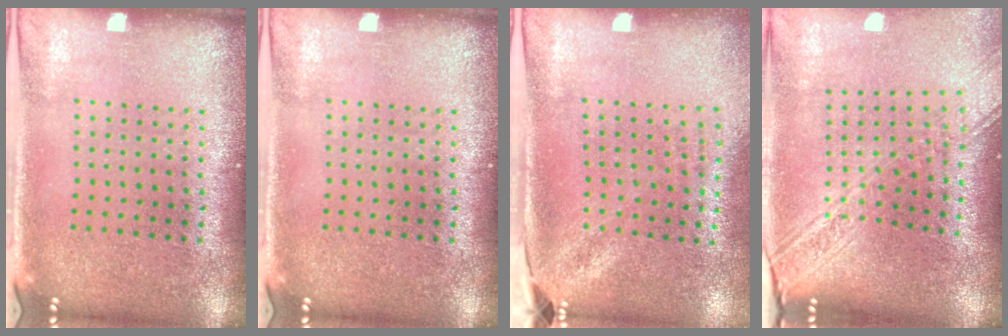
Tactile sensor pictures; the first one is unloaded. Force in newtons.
{"total": 0.0}
{"total": 1.8, "press": 1.4, "slide": 1.2}
{"total": 2.7, "press": 2.1, "slide": 1.6}